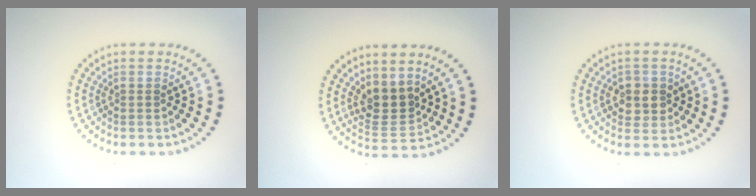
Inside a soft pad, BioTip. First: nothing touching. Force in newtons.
{"total": 3.1, "press": 2.5, "slide": 1.7}
{"total": 2.5, "press": 2.4, "slide": 0.7}